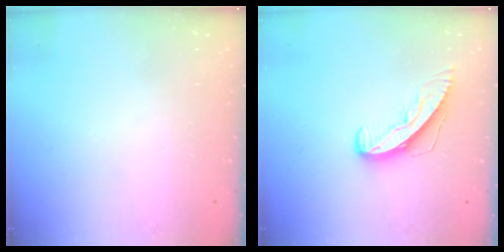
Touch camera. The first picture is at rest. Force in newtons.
{"total": 8.7, "press": 8.6, "slide": 0.4}